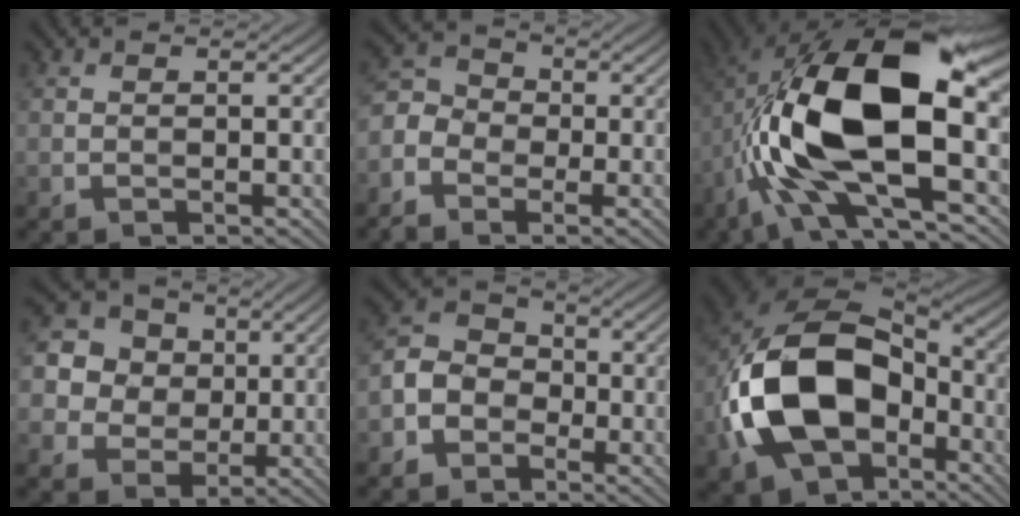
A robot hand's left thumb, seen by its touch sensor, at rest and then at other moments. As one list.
[{"total": 5.5, "force": [-2.5, 4.2, 2.5], "torque": [-0.071, 0.000, -0.058]}, {"total": 17.7, "force": [-1.4, 8.1, 15.7], "torque": [-0.326, 0.012, -0.029]}, {"total": 10.6, "force": [2.8, 9.5, 3.9], "torque": [-0.153, 0.029, 0.060]}, {"total": 5.9, "force": [-2.5, 4.8, 2.4], "torque": [-0.068, 0.005, -0.064]}, {"total": 16.7, "force": [-4.1, 11.2, 11.7], "torque": [-0.263, -0.017, -0.076]}]